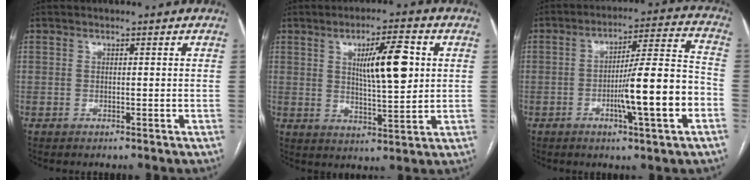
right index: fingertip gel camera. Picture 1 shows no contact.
{"total": 9.8, "force": [2.5, 1.9, 9.2], "torque": [-0.149, 0.004, 0.045]}
{"total": 13.4, "force": [-4.0, 0.4, 12.7], "torque": [-0.199, 0.006, -0.063]}